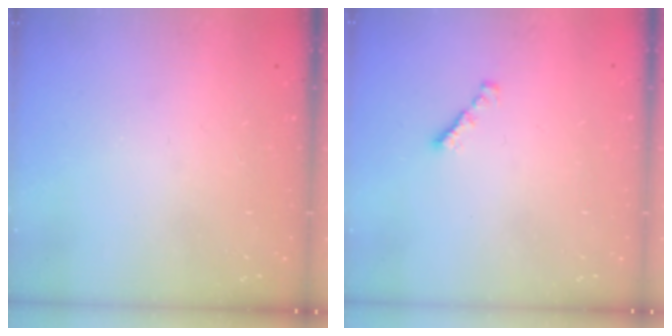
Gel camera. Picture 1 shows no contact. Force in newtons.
{"total": 1.0, "press": 0.8, "slide": 0.5}